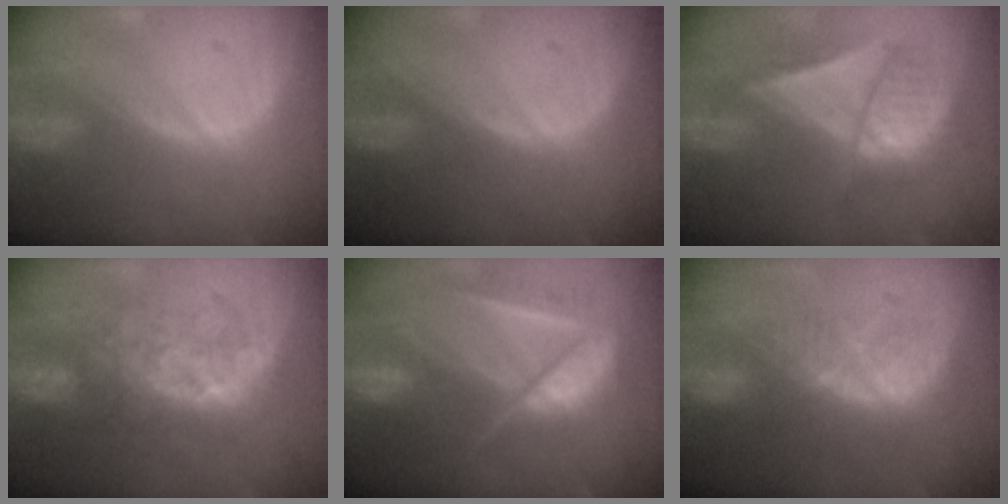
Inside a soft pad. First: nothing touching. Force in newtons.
{"total": 0.0}
{"total": 7.4, "press": 7.2, "slide": 1.6}
{"total": 7.7, "press": 7.5, "slide": 1.4}
{"total": 9.7, "press": 8.2, "slide": 5.1}
{"total": 8.6, "press": 7.4, "slide": 4.3}